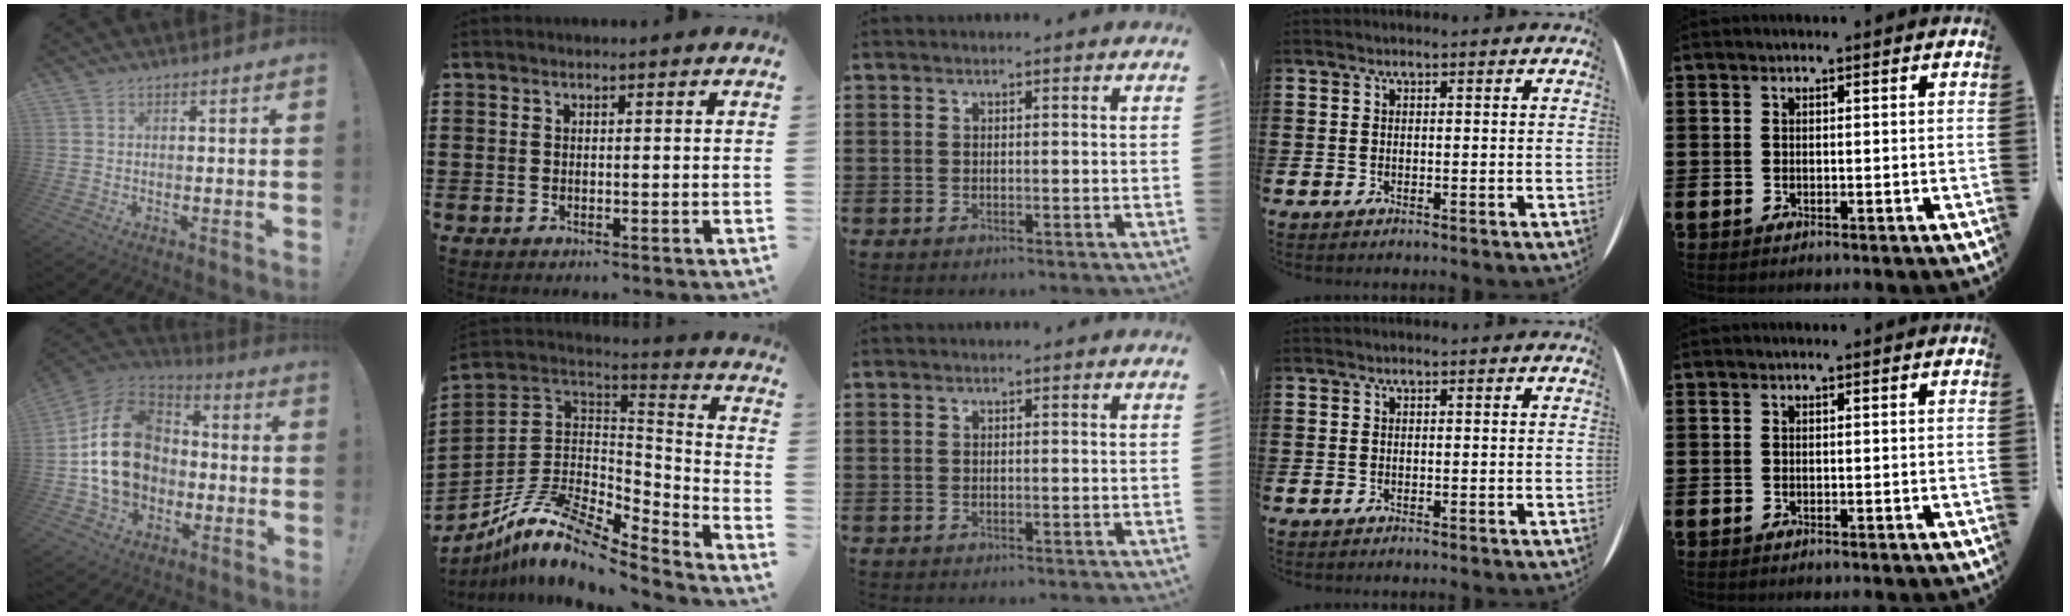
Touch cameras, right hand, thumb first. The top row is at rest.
{"thumb": {"total": 21.0, "force": [0.0, 16.7, 12.8], "torque": [-0.216, 0.027, 0.014]}, "index": {"total": 12.0, "force": [-8.9, 4.1, 6.9], "torque": [-0.155, 0.011, -0.176]}}